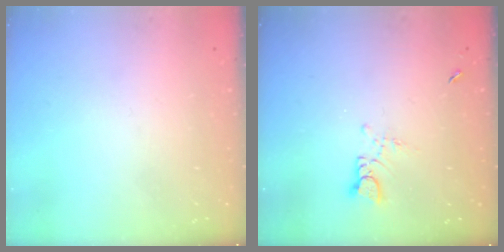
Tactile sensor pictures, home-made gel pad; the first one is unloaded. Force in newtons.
{"total": 2.9, "press": 2.9, "slide": 0.2}